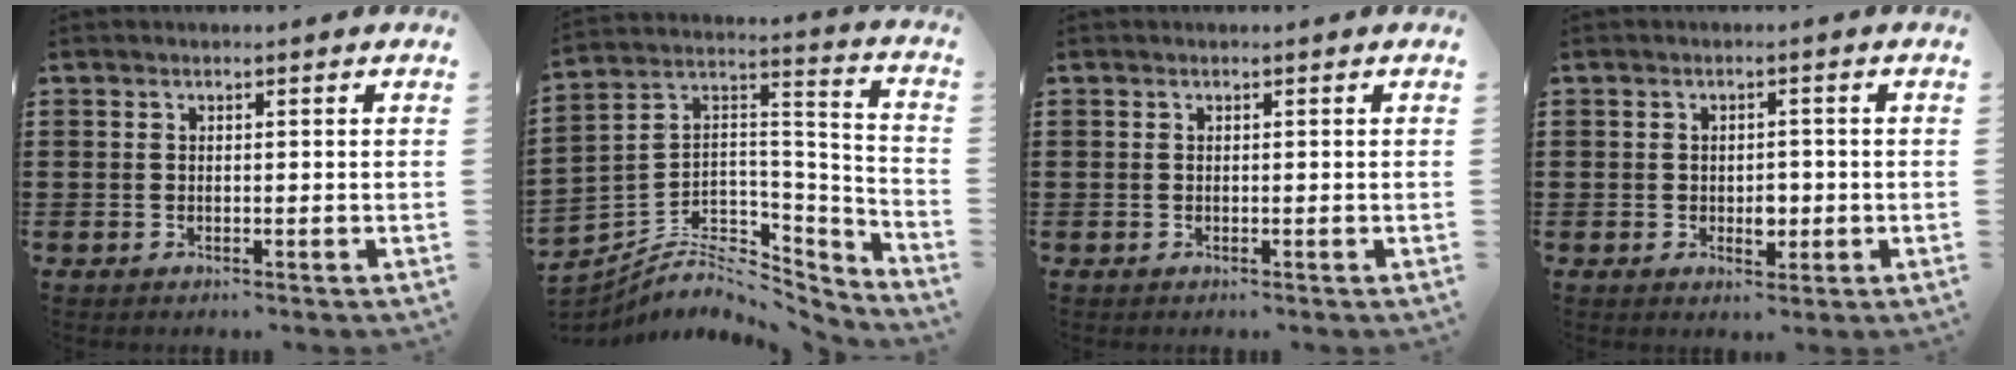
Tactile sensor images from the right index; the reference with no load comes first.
{"total": 6.4, "force": [-4.4, 4.1, 2.2], "torque": [-0.059, -0.011, -0.084]}
{"total": 0.0}
{"total": 2.7, "force": [-0.5, 1.6, 2.1], "torque": [-0.032, -0.004, -0.011]}